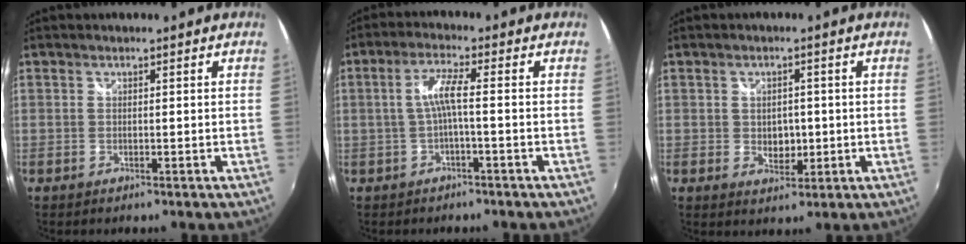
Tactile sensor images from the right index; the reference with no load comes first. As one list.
[{"total": 4.2, "force": [-1.1, -0.1, 4.0], "torque": [-0.087, 0.004, -0.018]}, {"total": 4.4, "force": [-0.3, 3.2, 2.9], "torque": [-0.045, -0.003, -0.002]}]